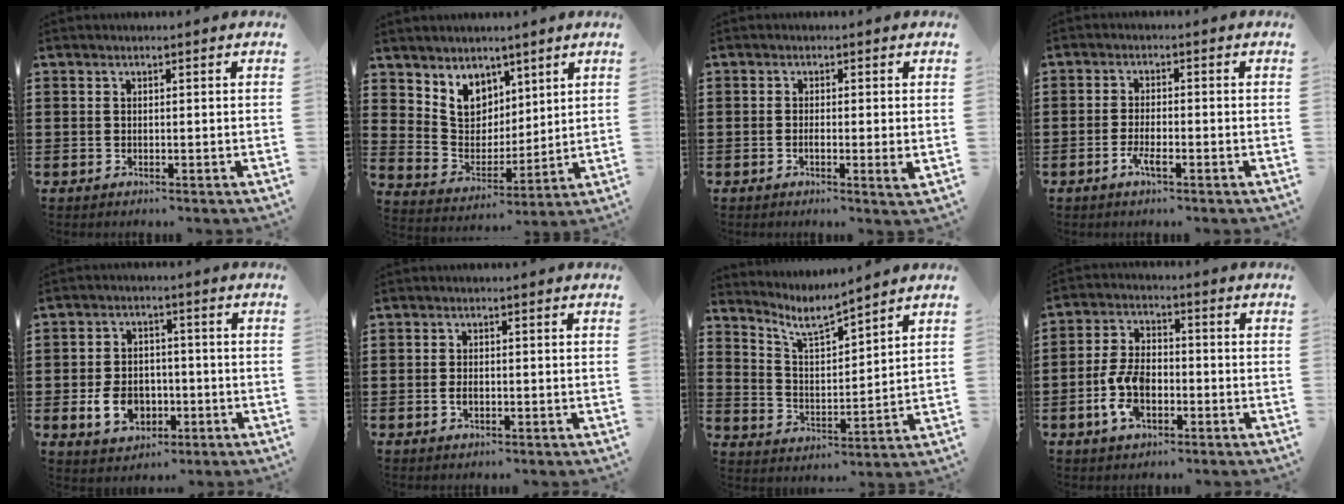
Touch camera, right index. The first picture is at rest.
{"total": 6.7, "force": [4.3, 5.1, 1.1], "torque": [-0.061, -0.017, 0.084]}
{"total": 2.0, "force": [-0.3, 0.4, 1.9], "torque": [-0.033, -0.002, -0.005]}
{"total": 2.8, "force": [-1.6, 0.7, 2.2], "torque": [-0.050, -0.001, -0.034]}
{"total": 6.6, "force": [-2.1, 4.9, 4.0], "torque": [-0.085, 0.002, -0.041]}
{"total": 1.5, "force": [-0.4, 0.8, 1.2], "torque": [-0.024, 0.000, -0.007]}
{"total": 5.9, "force": [5.2, 0.8, 2.7], "torque": [-0.071, -0.023, 0.091]}
{"total": 7.7, "force": [-2.4, 4.4, 5.9], "torque": [-0.143, 0.000, -0.052]}